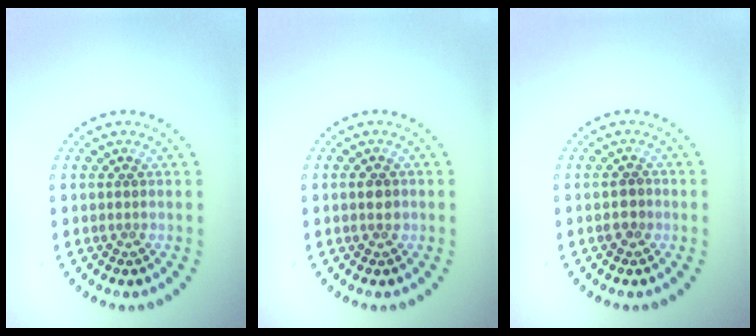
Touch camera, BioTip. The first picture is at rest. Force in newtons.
{"total": 1.5, "press": 1.5, "slide": 0.1}
{"total": 1.1, "press": 1.1, "slide": 0.4}